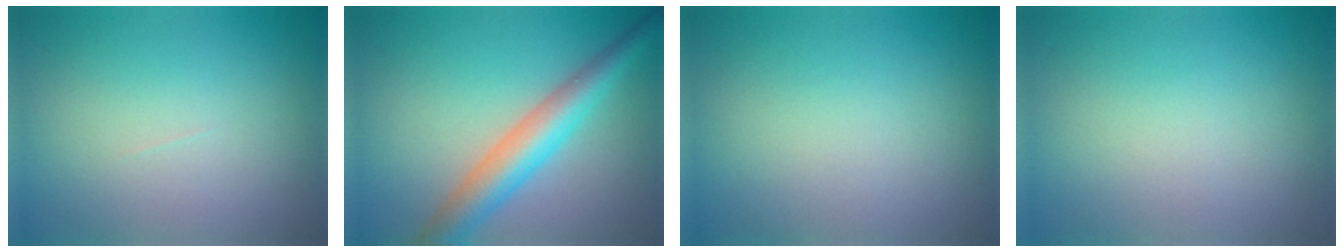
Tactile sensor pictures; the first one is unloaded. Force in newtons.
{"total": 5.6, "press": 5.6, "slide": 0.2}
{"total": 0.0}
{"total": 0.0}